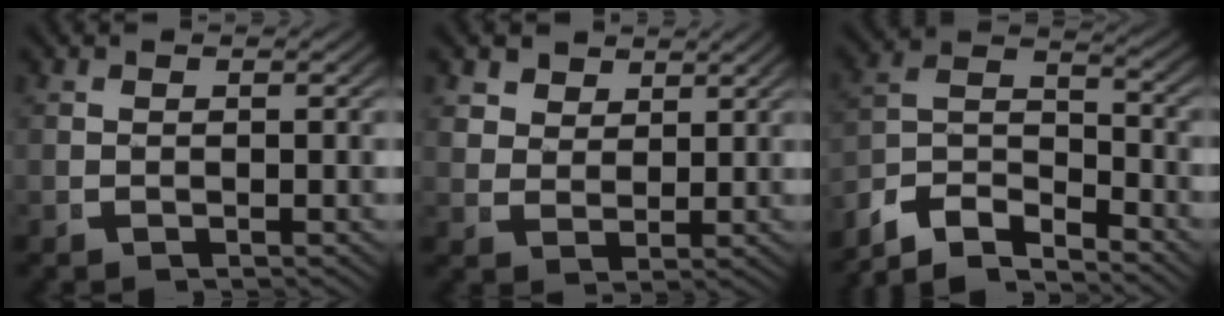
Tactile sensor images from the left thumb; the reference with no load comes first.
{"total": 3.7, "force": [2.7, 2.2, 1.3], "torque": [-0.018, -0.004, 0.052]}
{"total": 10.3, "force": [-5.4, 6.7, 5.6], "torque": [-0.116, -0.031, -0.092]}